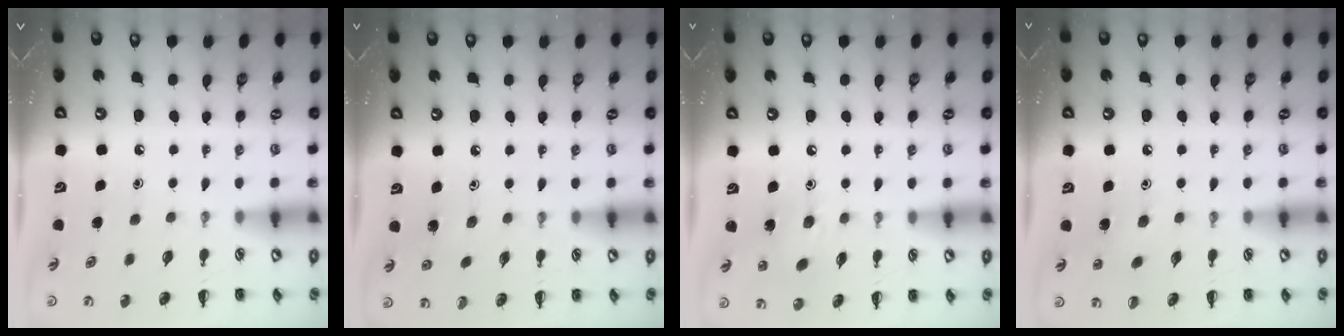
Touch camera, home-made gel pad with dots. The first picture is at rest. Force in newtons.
{"total": 2.7, "press": 2.6, "slide": 1.0}
{"total": 5.6, "press": 5.5, "slide": 1.0}
{"total": 5.8, "press": 5.5, "slide": 1.7}